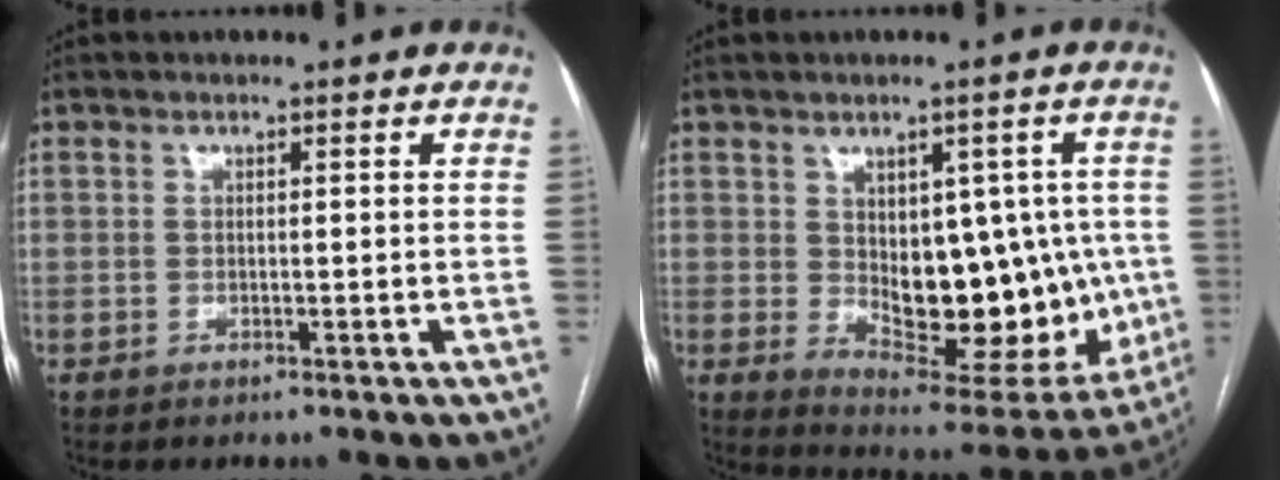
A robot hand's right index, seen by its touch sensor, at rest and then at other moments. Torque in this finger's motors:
{"motor_torque": [0.41, 0.05, 0.43, 0.09]}